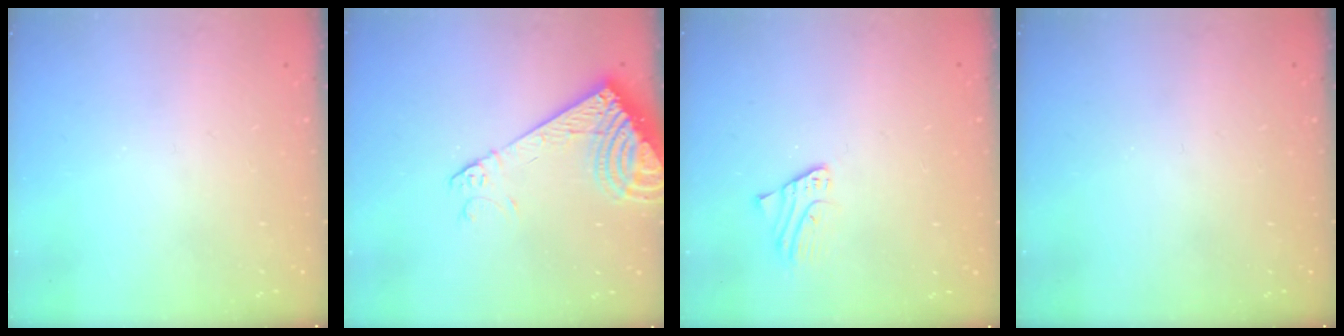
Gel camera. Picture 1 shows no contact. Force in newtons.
{"total": 14.1, "press": 13.9, "slide": 2.6}
{"total": 1.7, "press": 1.7, "slide": 0.1}
{"total": 0.0}